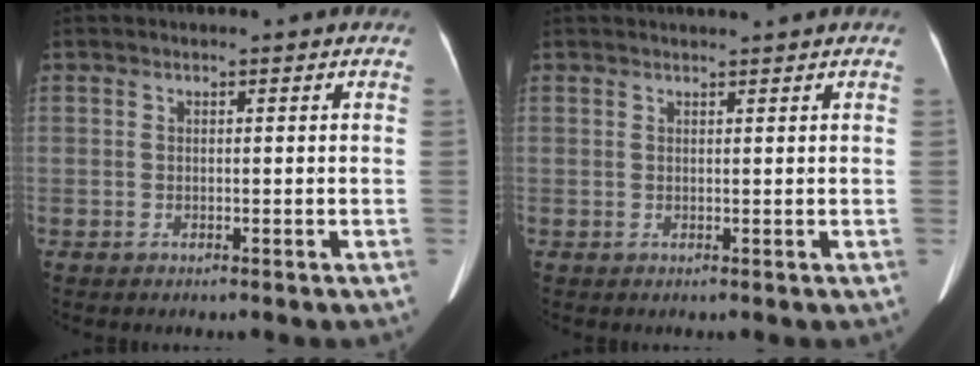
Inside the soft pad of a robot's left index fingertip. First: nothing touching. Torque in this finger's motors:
{"motor_torque": [-0.01, -0.11, 0.00, 0.02]}